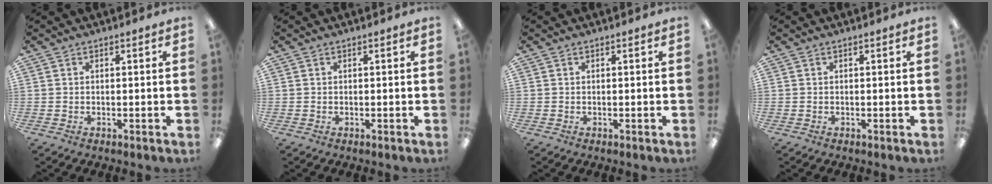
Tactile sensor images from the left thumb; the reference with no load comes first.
{"total": 0.0}
{"total": 0.0}
{"total": 0.0}